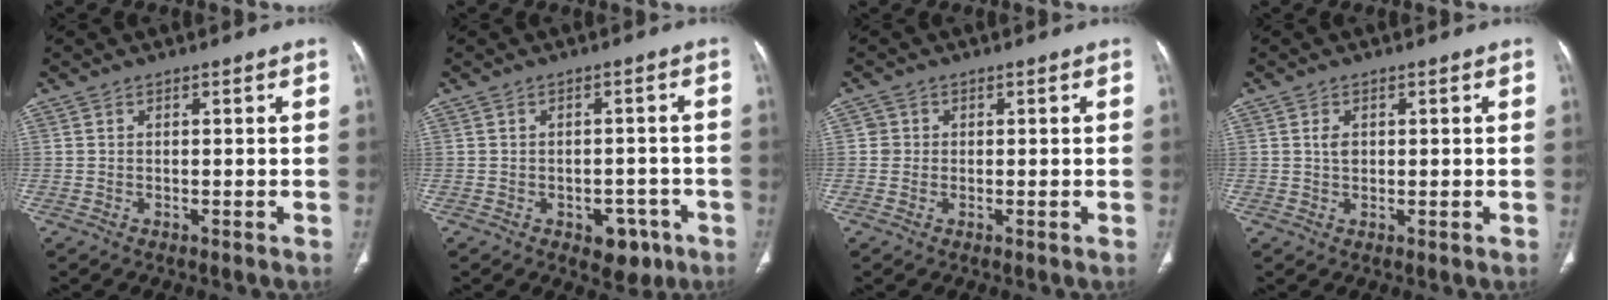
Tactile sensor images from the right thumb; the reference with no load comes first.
{"total": 5.7, "force": [-2.9, 3.8, 3.0], "torque": [-0.013, 0.019, -0.031]}
{"total": 1.6, "force": [0.1, 1.6, 0.1], "torque": [0.009, 0.005, -0.002]}
{"total": 1.9, "force": [0.4, 1.3, 1.3], "torque": [-0.019, -0.002, 0.007]}